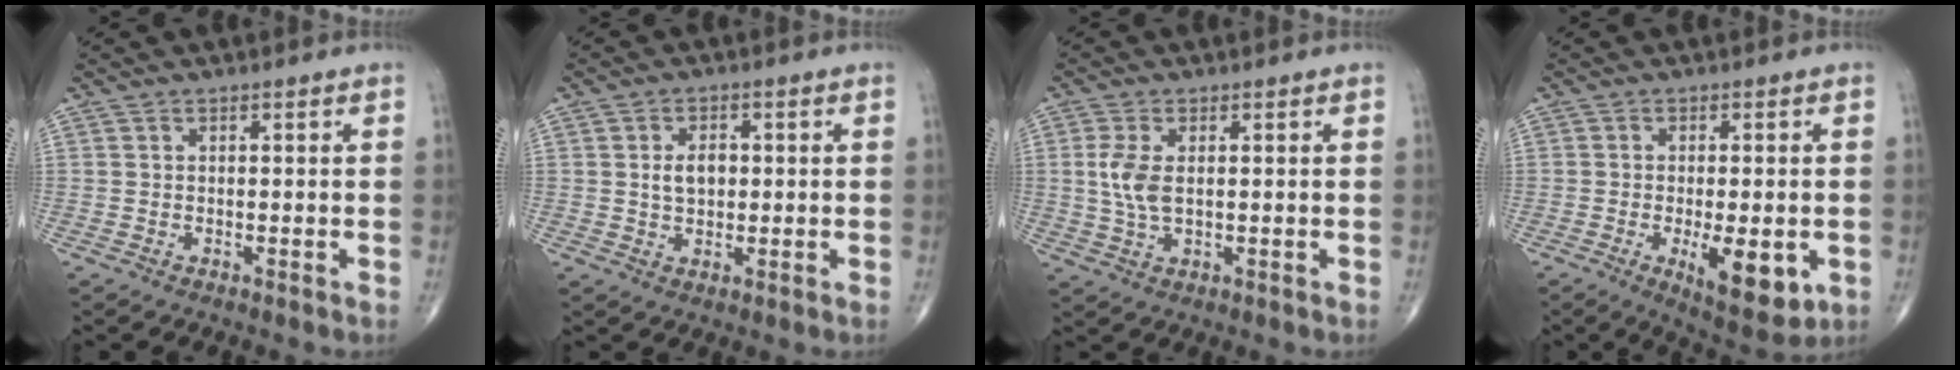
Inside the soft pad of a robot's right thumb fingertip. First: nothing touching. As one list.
[{"total": 4.4, "force": [0.4, 3.0, 3.2], "torque": [-0.046, 0.001, 0.008]}, {"total": 5.4, "force": [0.6, 2.8, 4.6], "torque": [-0.109, -0.002, 0.014]}, {"total": 10.7, "force": [-2.9, 4.1, 9.4], "torque": [-0.126, -0.018, -0.035]}]